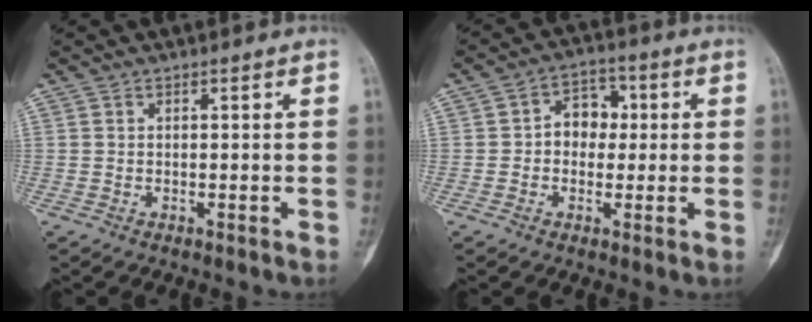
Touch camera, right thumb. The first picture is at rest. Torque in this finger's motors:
{"motor_torque": [0.72, 0.57, 0.35, -0.49, 0.11]}